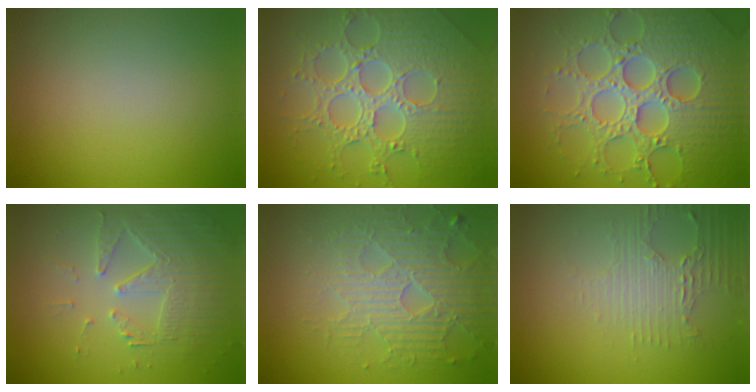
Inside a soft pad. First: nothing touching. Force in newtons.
{"total": 8.1, "press": 6.0, "slide": 5.5}
{"total": 8.1, "press": 7.9, "slide": 1.7}
{"total": 3.9, "press": 3.6, "slide": 1.6}
{"total": 5.3, "press": 4.9, "slide": 2.2}
{"total": 3.0, "press": 2.5, "slide": 1.7}